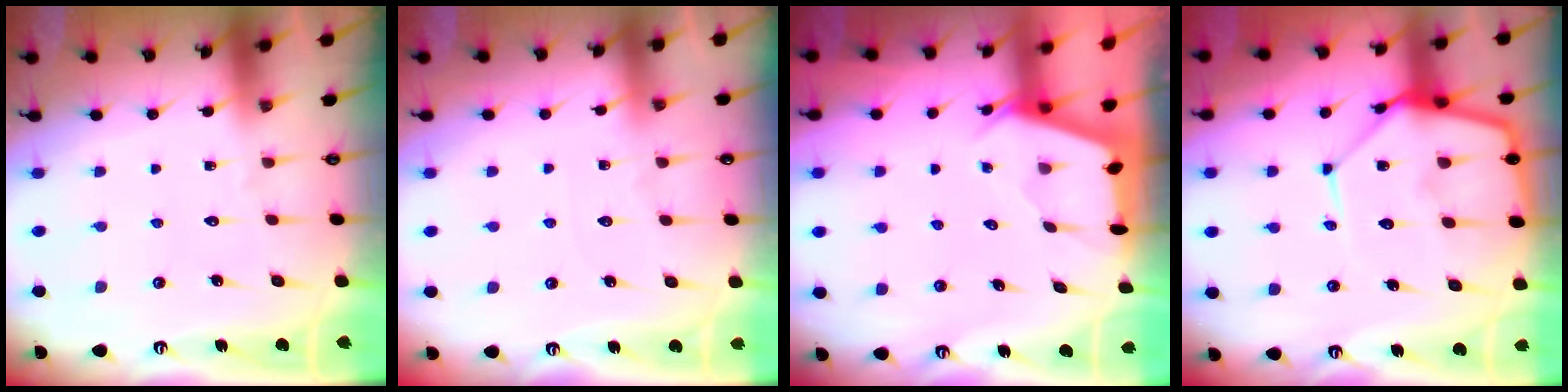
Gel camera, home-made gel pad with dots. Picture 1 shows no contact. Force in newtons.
{"total": 3.0, "press": 2.9, "slide": 0.4}
{"total": 2.4, "press": 2.4, "slide": 0.3}
{"total": 15.4, "press": 15.4, "slide": 1.4}